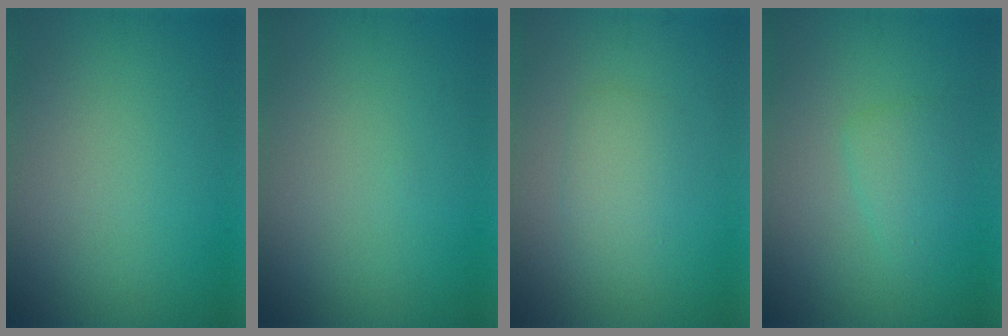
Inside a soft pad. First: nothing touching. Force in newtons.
{"total": 0.0}
{"total": 1.9, "press": 1.9, "slide": 0.0}
{"total": 1.9, "press": 1.9, "slide": 0.2}